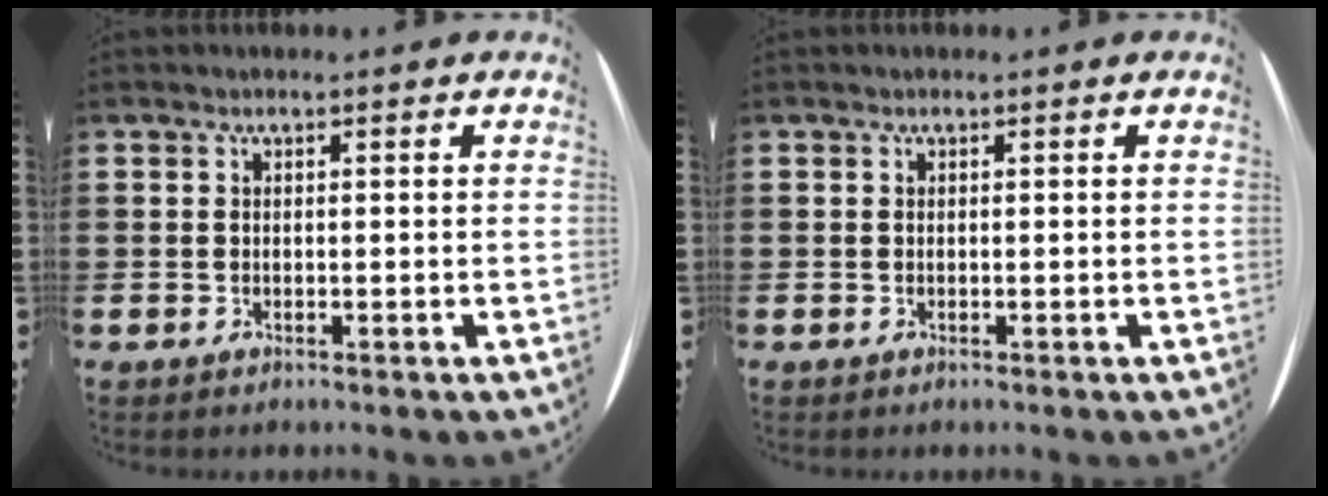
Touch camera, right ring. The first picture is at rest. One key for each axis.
{"total": 0.0}